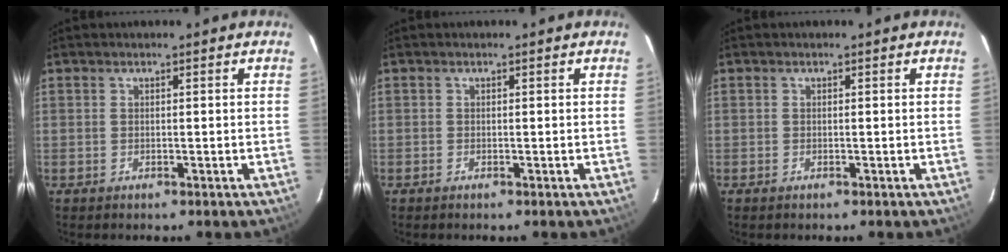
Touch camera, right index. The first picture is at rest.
{"total": 0.0}
{"total": 0.0}